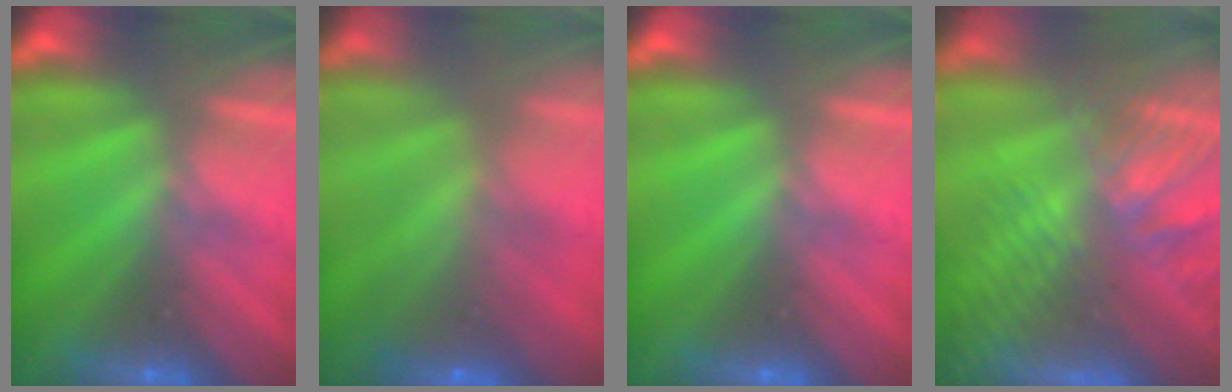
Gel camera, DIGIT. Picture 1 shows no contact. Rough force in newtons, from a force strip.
{"total": 5.7}
{"total": 0.0}
{"total": 7.4}